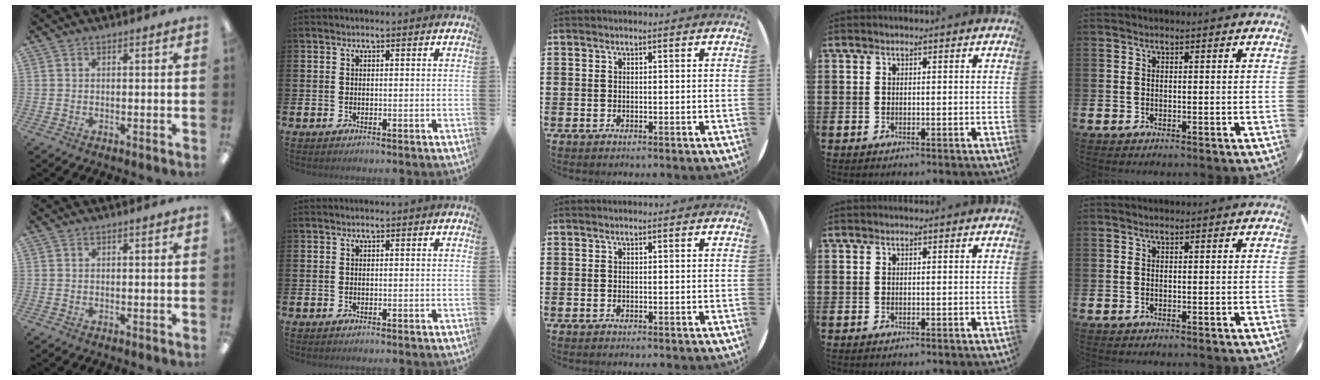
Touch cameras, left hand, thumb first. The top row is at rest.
{}